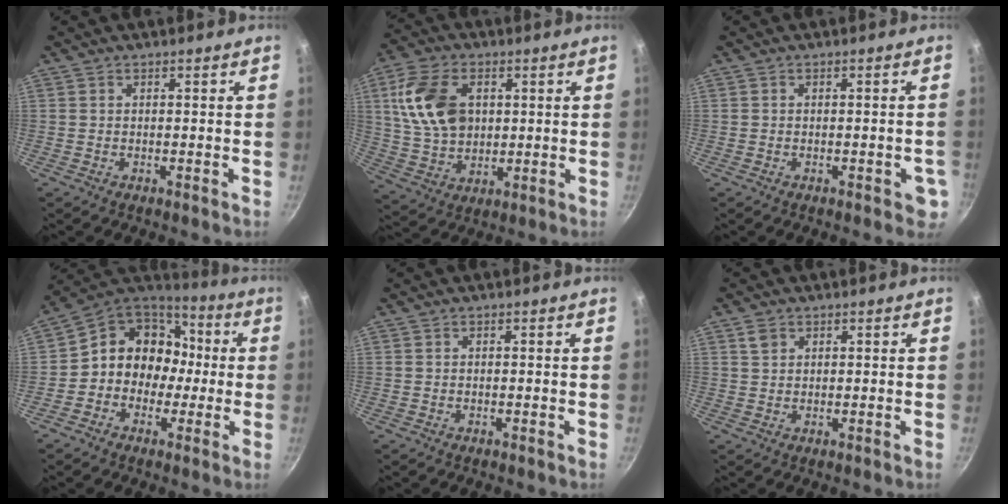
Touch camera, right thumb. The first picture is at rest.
{"total": 14.7, "force": [3.3, 10.1, 10.2], "torque": [-0.177, -0.003, 0.069]}
{"total": 3.6, "force": [-1.3, 1.8, 2.9], "torque": [-0.018, 0.006, -0.015]}
{"total": 14.0, "force": [-0.6, 12.2, 6.8], "torque": [-0.054, 0.049, -0.028]}
{"total": 0.0}
{"total": 2.1, "force": [1.1, 1.5, 1.0], "torque": [-0.012, 0.000, 0.021]}